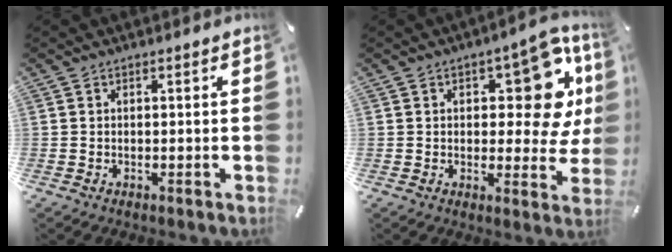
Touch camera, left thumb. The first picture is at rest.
{"total": 16.4, "force": [5.7, 8.0, 13.1], "torque": [-0.152, -0.035, 0.090]}